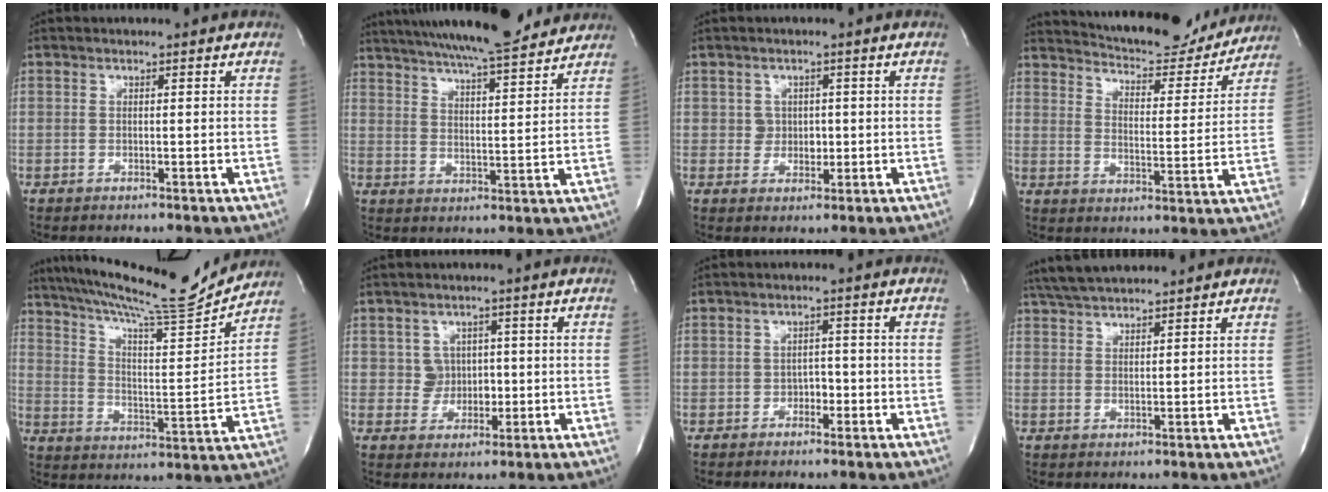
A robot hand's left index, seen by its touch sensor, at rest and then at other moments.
{"total": 19.3, "force": [17.0, 1.9, 8.8], "torque": [-0.150, 0.019, 0.247]}
{"total": 2.4, "force": [0.0, 2.3, 0.5], "torque": [0.000, 0.001, 0.001]}
{"total": 17.4, "force": [16.2, 4.1, 4.8], "torque": [-0.065, -0.013, 0.215]}
{"total": 18.8, "force": [17.4, 0.0, 7.2], "torque": [-0.130, -0.032, 0.266]}
{"total": 3.4, "force": [0.1, 3.4, 0.4], "torque": [0.005, 0.007, 0.005]}
{"total": 2.0, "force": [-1.2, 1.3, 0.9], "torque": [-0.004, 0.008, -0.018]}
{"total": 7.4, "force": [6.7, 0.7, 3.0], "torque": [-0.058, 0.034, 0.120]}